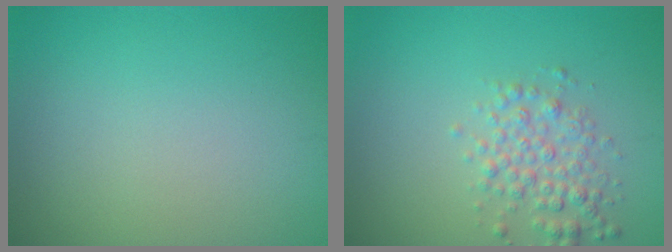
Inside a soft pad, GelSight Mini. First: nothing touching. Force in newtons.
{"total": 2.8, "press": 2.8, "slide": 0.0}